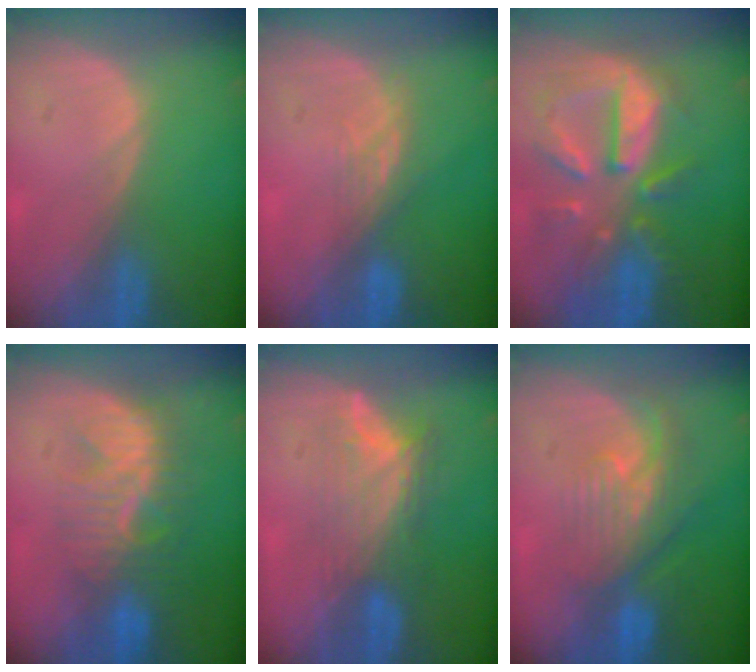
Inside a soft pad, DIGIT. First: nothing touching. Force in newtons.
{"total": 3.0, "press": 2.6, "slide": 1.5}
{"total": 10.8, "press": 9.5, "slide": 5.2}
{"total": 8.4, "press": 8.0, "slide": 2.4}
{"total": 7.0, "press": 6.4, "slide": 2.8}
{"total": 8.0, "press": 7.2, "slide": 3.3}